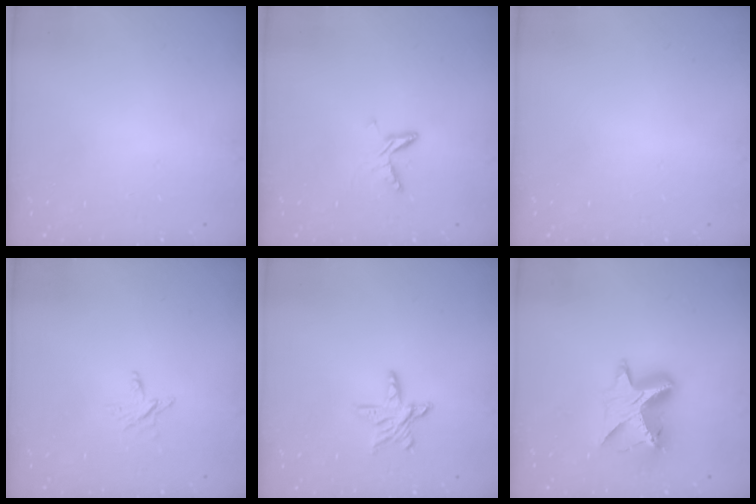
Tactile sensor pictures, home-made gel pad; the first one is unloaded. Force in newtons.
{"total": 6.0, "press": 6.0, "slide": 0.6}
{"total": 0.0}
{"total": 3.3, "press": 3.3, "slide": 0.3}
{"total": 8.3, "press": 8.2, "slide": 0.8}
{"total": 10.2, "press": 10.2, "slide": 0.8}